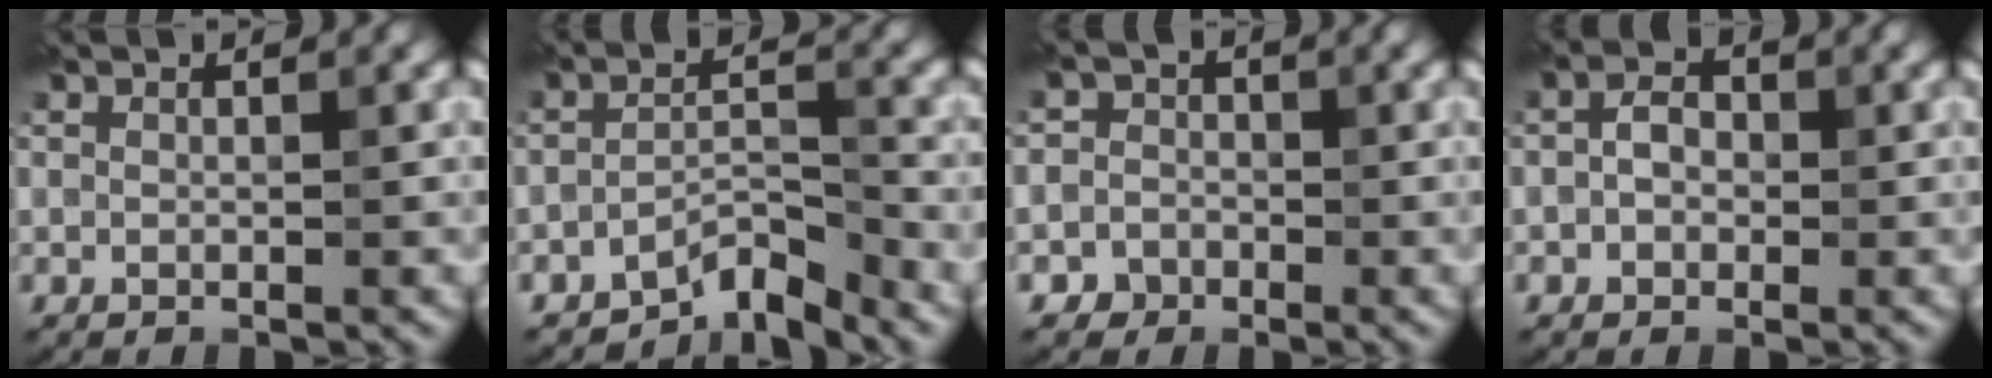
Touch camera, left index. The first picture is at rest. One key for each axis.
{"total": 3.9, "fx": -3.5, "fy": 1.0, "fz": 1.6, "tx": -0.022, "ty": 0.007, "tz": -0.070}
{"total": 3.3, "fx": -1.5, "fy": 2.9, "fz": 0.2, "tx": 0.035, "ty": 0.004, "tz": -0.042}
{"total": 2.0, "fx": -0.3, "fy": 1.6, "fz": 1.2, "tx": -0.016, "ty": 0.002, "tz": -0.016}